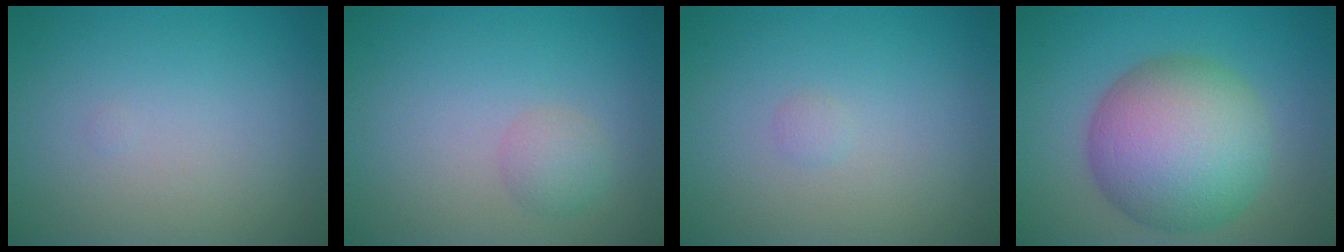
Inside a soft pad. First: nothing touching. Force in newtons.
{"total": 1.7, "press": 1.7, "slide": 0.1}
{"total": 0.5, "press": 0.5, "slide": 0.1}
{"total": 10.8, "press": 10.8, "slide": 0.3}